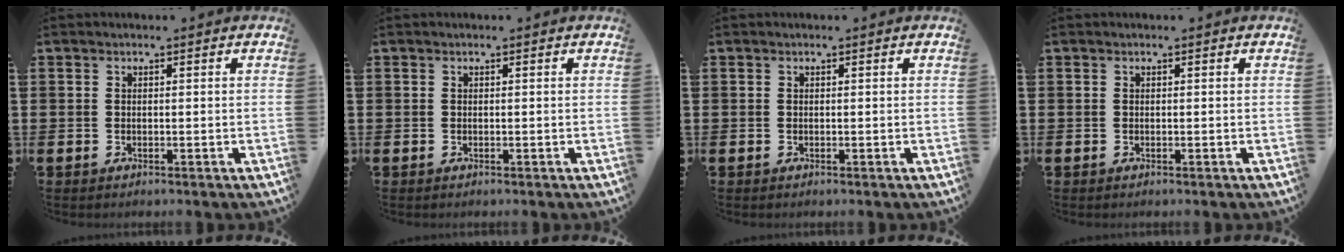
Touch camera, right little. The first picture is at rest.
{"total": 0.0}
{"total": 0.0}
{"total": 0.0}